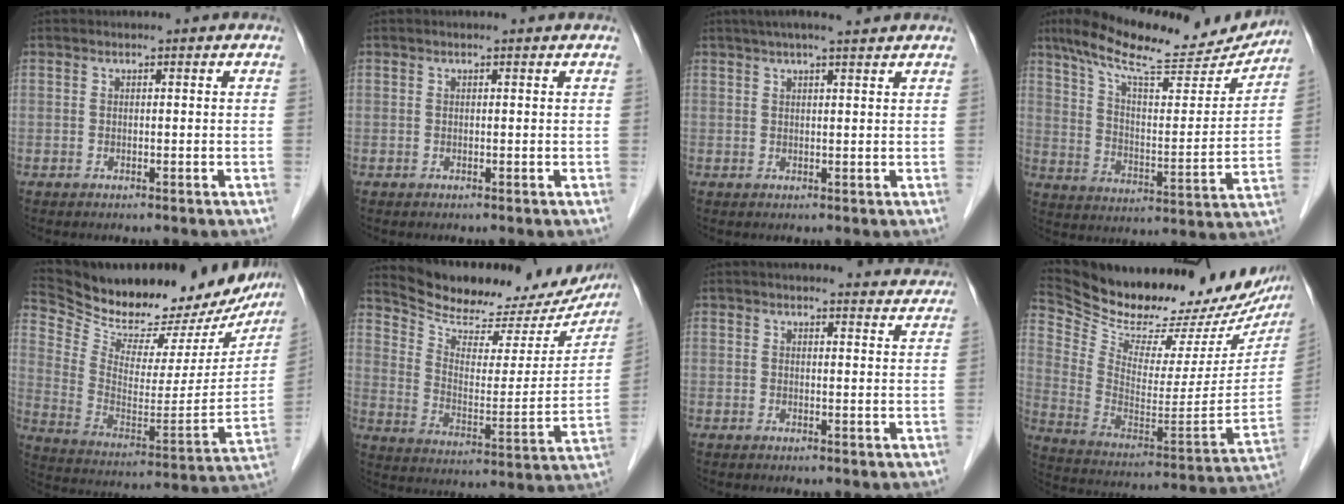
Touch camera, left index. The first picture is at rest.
{"total": 0.8, "force": [0.7, 0.1, 0.2], "torque": [-0.011, 0.006, 0.008]}
{"total": 7.4, "force": [6.3, 0.2, 4.0], "torque": [-0.058, 0.026, 0.084]}
{"total": 20.0, "force": [17.4, 3.4, 9.3], "torque": [-0.152, -0.001, 0.258]}
{"total": 27.5, "force": [24.4, 7.2, 10.4], "torque": [-0.174, -0.056, 0.341]}
{"total": 21.2, "force": [19.7, 5.6, 5.5], "torque": [-0.074, -0.039, 0.266]}
{"total": 10.8, "force": [10.5, 1.7, 2.0], "torque": [0.003, 0.000, 0.099]}
{"total": 28.6, "force": [24.3, 7.1, 13.2], "torque": [-0.228, -0.058, 0.350]}